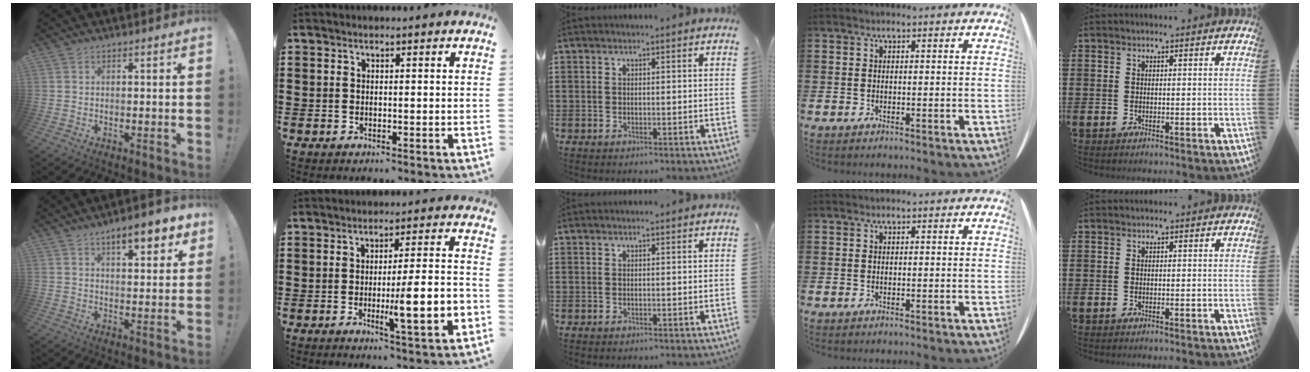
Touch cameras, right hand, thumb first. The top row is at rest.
{"thumb": {"total": 8.8, "force": [5.5, 2.4, 6.5], "torque": [-0.084, -0.027, 0.090]}, "index": {"total": 10.6, "force": [-2.6, 1.5, 10.2], "torque": [-0.156, -0.013, -0.045]}}